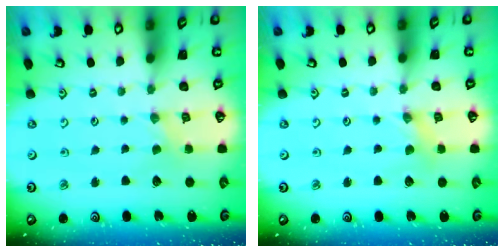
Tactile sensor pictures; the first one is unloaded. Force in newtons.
{"total": 1.0, "press": 1.0, "slide": 0.2}